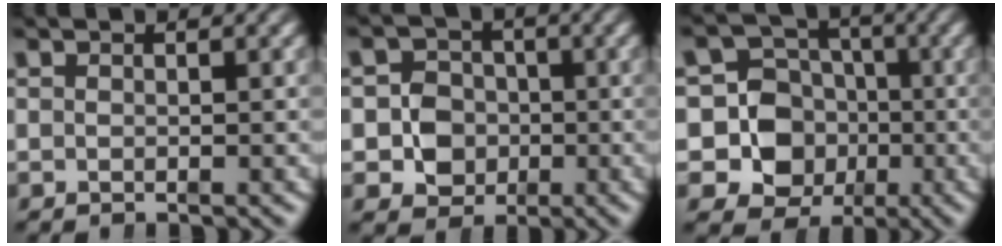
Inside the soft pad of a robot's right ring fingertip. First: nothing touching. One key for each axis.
{"total": 5.4, "fx": -1.2, "fy": 4.9, "fz": 2.0, "tx": -0.031, "ty": -0.020, "tz": -0.016}
{"total": 12.2, "fx": -2.7, "fy": 11.0, "fz": 4.5, "tx": -0.098, "ty": -0.051, "tz": -0.044}